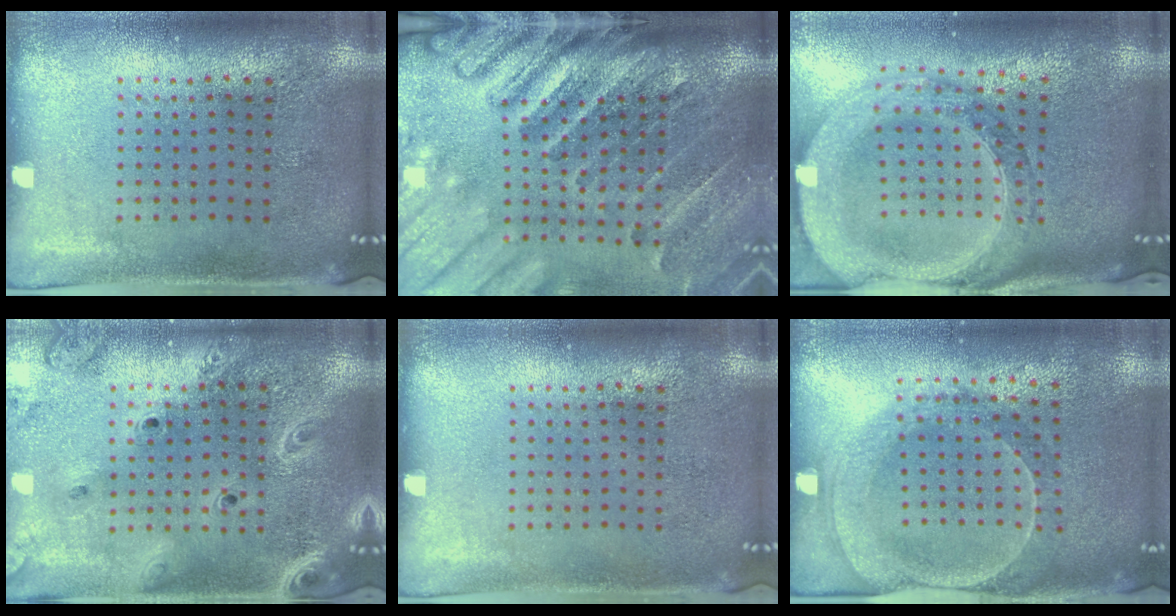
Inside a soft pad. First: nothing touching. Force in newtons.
{"total": 4.4, "press": 3.3, "slide": 2.9}
{"total": 3.6, "press": 2.9, "slide": 2.1}
{"total": 2.4, "press": 2.1, "slide": 1.1}
{"total": 0.0}
{"total": 1.9, "press": 1.8, "slide": 0.6}